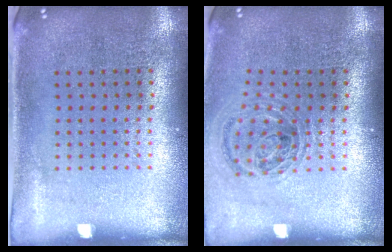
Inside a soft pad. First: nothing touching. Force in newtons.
{"total": 1.0, "press": 1.0, "slide": 0.2}